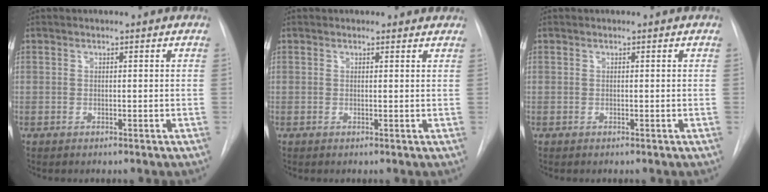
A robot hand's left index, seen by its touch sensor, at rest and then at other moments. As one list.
[{"total": 2.0, "force": [1.8, 0.9, 0.1], "torque": [-0.001, 0.000, 0.009]}, {"total": 0.0}]